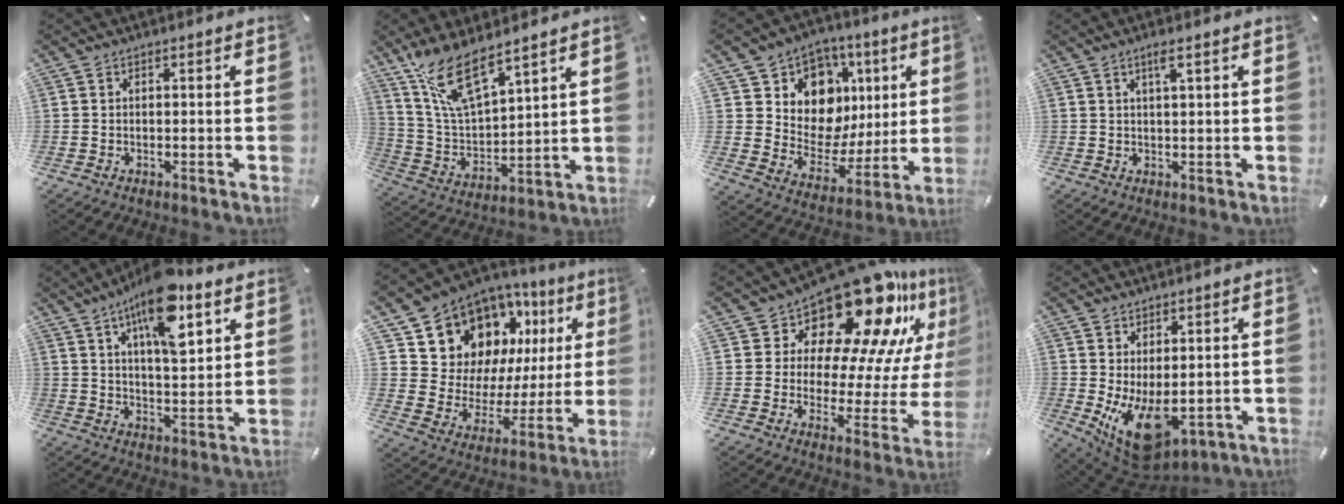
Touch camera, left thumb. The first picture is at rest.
{"total": 13.8, "force": [10.5, 4.0, 8.0], "torque": [-0.191, -0.054, 0.186]}
{"total": 12.8, "force": [4.5, 11.1, 4.7], "torque": [-0.069, -0.045, 0.088]}
{"total": 2.8, "force": [1.6, 0.2, 2.3], "torque": [-0.048, 0.000, 0.025]}
{"total": 15.6, "force": [8.8, 6.3, 11.2], "torque": [-0.183, -0.029, 0.147]}
{"total": 13.3, "force": [9.5, 8.8, 2.9], "torque": [-0.058, -0.097, 0.179]}
{"total": 21.9, "force": [16.8, 8.8, 11.0], "torque": [-0.154, -0.148, 0.274]}
{"total": 10.6, "force": [-0.9, 6.1, 8.6], "torque": [-0.149, -0.017, -0.004]}